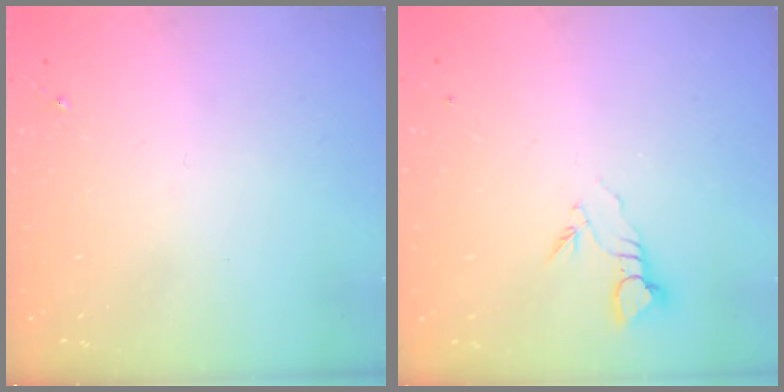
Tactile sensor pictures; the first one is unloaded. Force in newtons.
{"total": 3.5, "press": 3.5, "slide": 0.2}